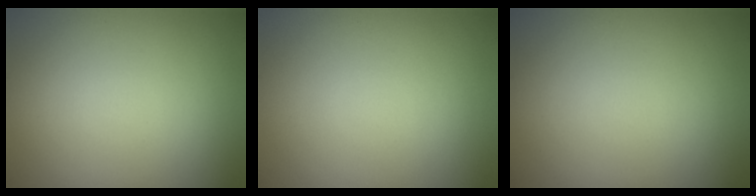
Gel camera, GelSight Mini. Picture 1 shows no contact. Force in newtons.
{"total": 0.0}
{"total": 0.0}